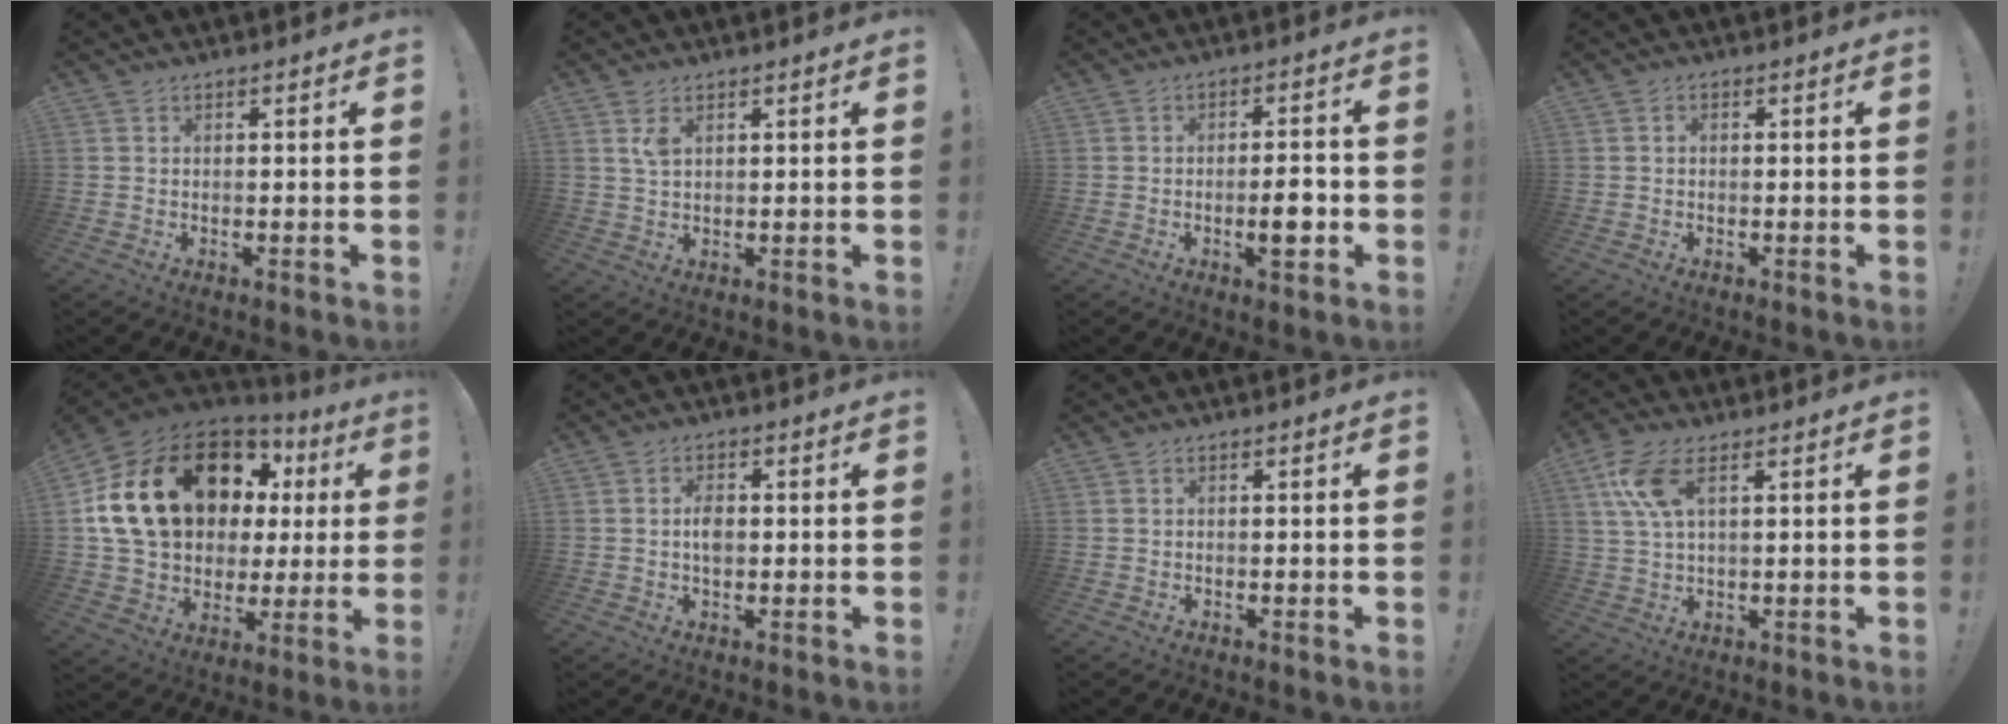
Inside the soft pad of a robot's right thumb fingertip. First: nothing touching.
{"total": 3.2, "force": [1.6, 1.5, 2.4], "torque": [-0.039, -0.004, 0.025]}
{"total": 6.7, "force": [-2.0, 2.2, 6.0], "torque": [-0.074, 0.007, -0.032]}
{"total": 2.5, "force": [-1.4, 1.8, 1.0], "torque": [-0.020, 0.009, -0.029]}
{"total": 24.1, "force": [9.2, 15.6, 16.0], "torque": [-0.281, -0.035, 0.201]}
{"total": 3.7, "force": [-0.2, 2.3, 2.9], "torque": [-0.046, 0.005, -0.006]}
{"total": 0.0}
{"total": 9.0, "force": [3.5, 3.7, 7.4], "torque": [-0.146, 0.003, 0.069]}